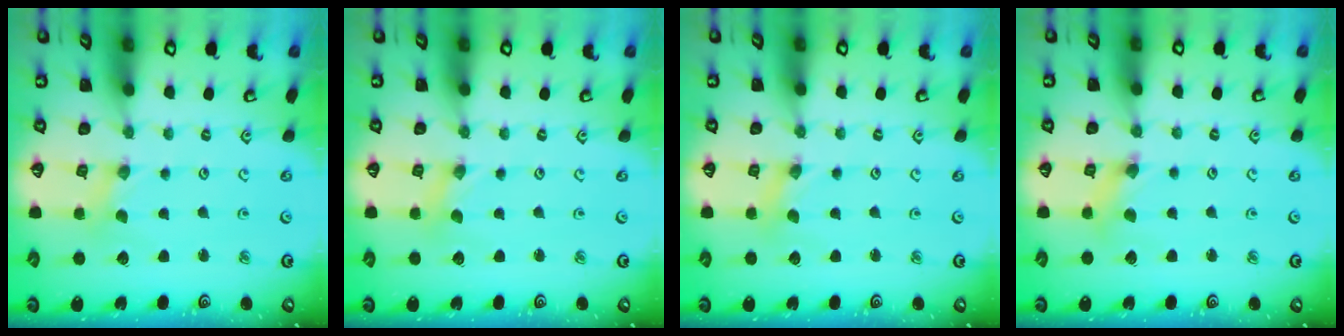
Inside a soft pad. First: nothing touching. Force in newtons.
{"total": 0.0}
{"total": 0.9, "press": 0.9, "slide": 0.2}
{"total": 2.4, "press": 2.4, "slide": 0.4}